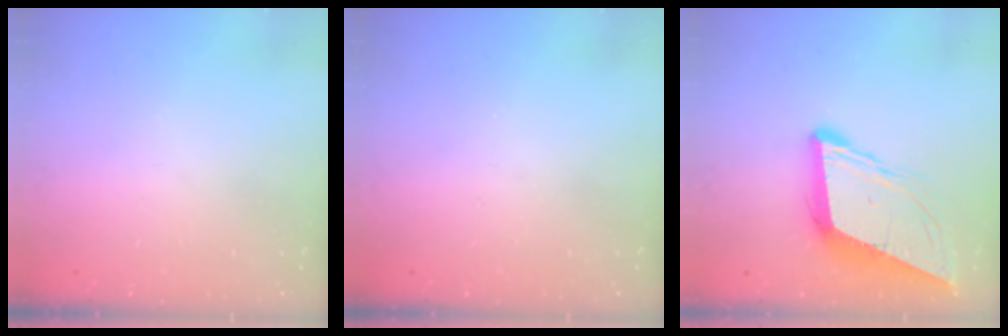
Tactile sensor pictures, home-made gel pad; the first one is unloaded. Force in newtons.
{"total": 0.0}
{"total": 11.6, "press": 11.0, "slide": 3.8}